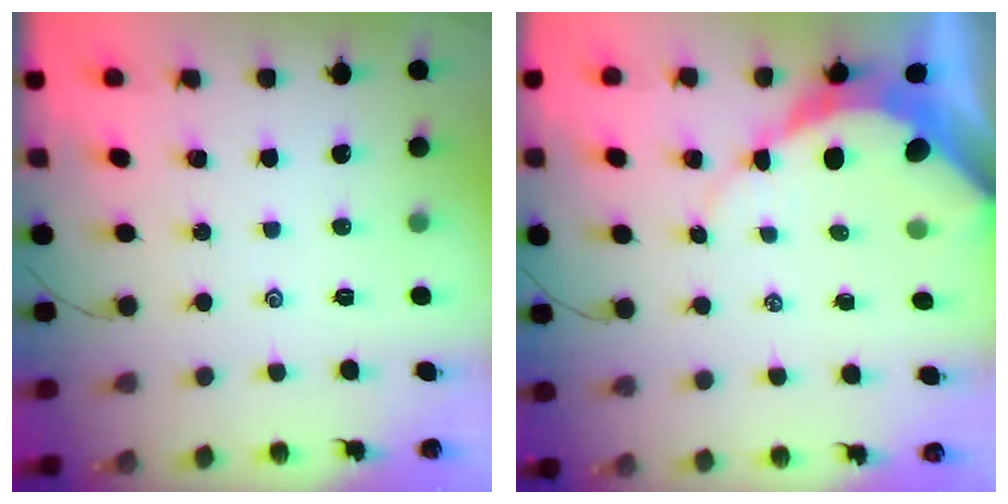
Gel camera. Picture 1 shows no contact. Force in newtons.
{"total": 9.3, "press": 9.2, "slide": 1.0}